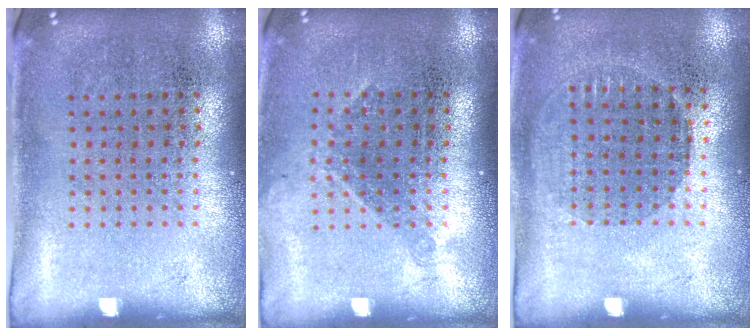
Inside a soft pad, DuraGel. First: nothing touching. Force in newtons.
{"total": 1.1, "press": 0.8, "slide": 0.6}
{"total": 0.8, "press": 0.8, "slide": 0.4}